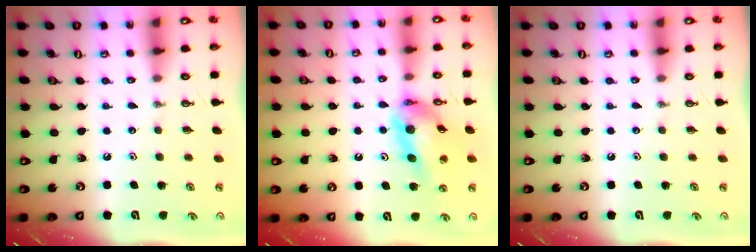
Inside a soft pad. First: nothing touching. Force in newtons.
{"total": 13.5, "press": 13.5, "slide": 1.5}
{"total": 0.0}